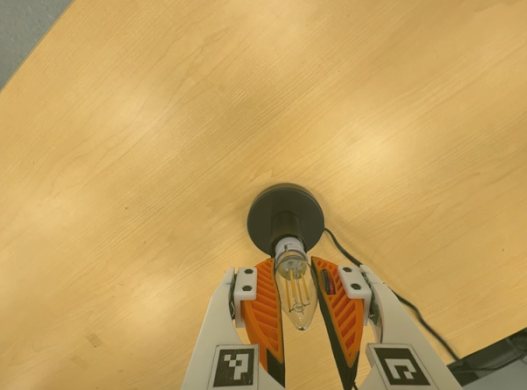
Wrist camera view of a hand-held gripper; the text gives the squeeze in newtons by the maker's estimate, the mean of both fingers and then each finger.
{"total": 13.4, "left": 13.8, "right": 13.0}